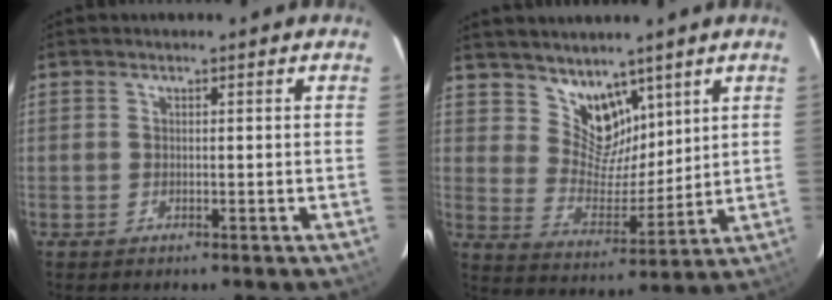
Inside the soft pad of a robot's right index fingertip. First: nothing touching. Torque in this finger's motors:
{"motor_torque": [0.09, 0.36, 0.06, 0.00]}